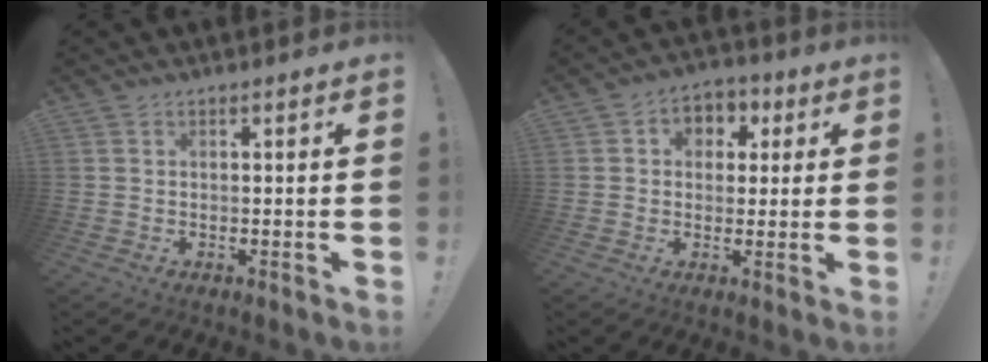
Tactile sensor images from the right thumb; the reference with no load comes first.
{"total": 6.2, "force": [0.6, 5.7, 2.4], "torque": [-0.023, 0.002, 0.013]}